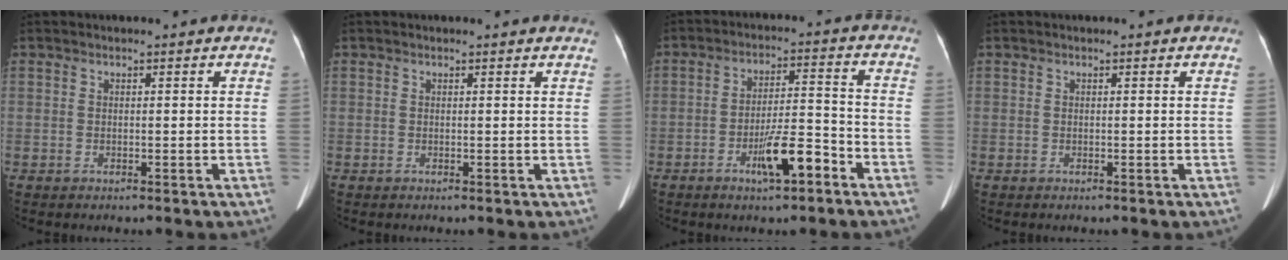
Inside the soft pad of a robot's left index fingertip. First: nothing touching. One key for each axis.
{"total": 1.4, "fx": 1.4, "fy": 0.1, "fz": 0.3, "tx": -0.012, "ty": -0.002, "tz": 0.004}
{"total": 7.8, "fx": -4.3, "fy": 1.5, "fz": 6.3, "tx": -0.112, "ty": 0.006, "tz": -0.070}
{"total": 0.0}